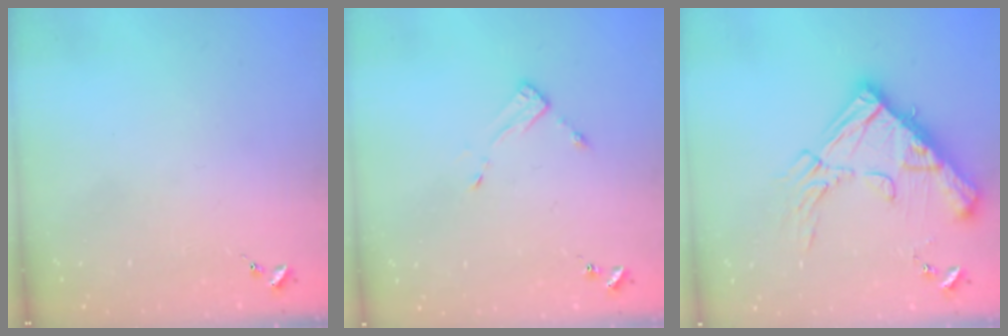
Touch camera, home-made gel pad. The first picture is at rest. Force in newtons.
{"total": 3.5, "press": 3.5, "slide": 0.1}
{"total": 20.5, "press": 20.3, "slide": 2.3}